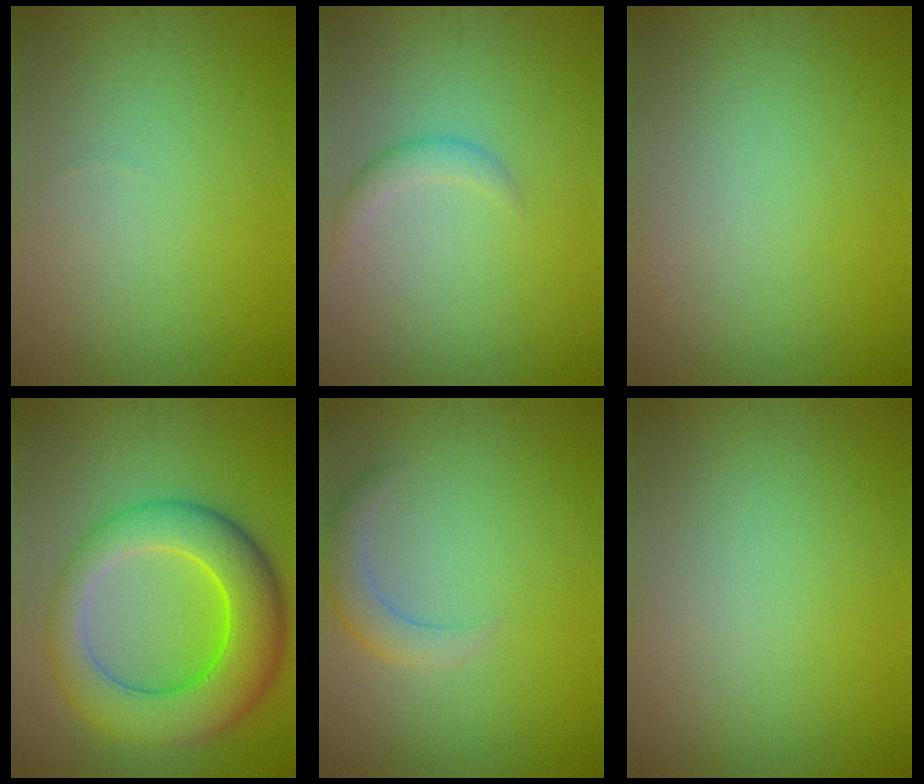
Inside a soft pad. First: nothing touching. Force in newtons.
{"total": 1.3, "press": 1.3, "slide": 0.1}
{"total": 0.0}
{"total": 9.2, "press": 9.2, "slide": 0.3}
{"total": 2.3, "press": 2.3, "slide": 0.4}
{"total": 0.0}